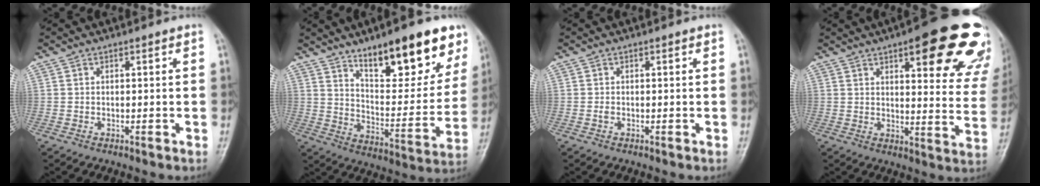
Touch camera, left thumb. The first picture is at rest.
{"total": 19.9, "force": [12.8, 6.9, 13.6], "torque": [-0.140, -0.066, 0.200]}
{"total": 0.6, "force": [0.0, 0.4, 0.4], "torque": [-0.007, -0.001, -0.002]}
{"total": 22.9, "force": [13.2, 6.8, 17.5], "torque": [-0.175, -0.046, 0.155]}